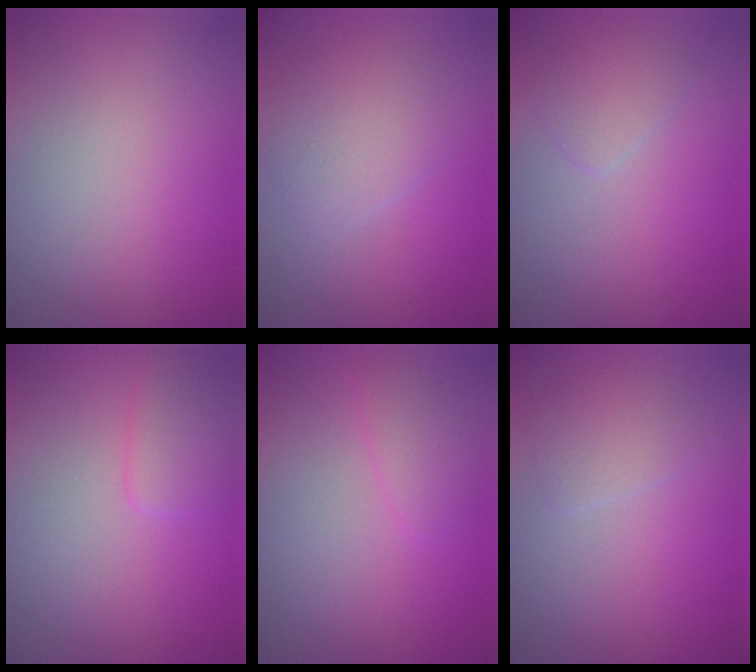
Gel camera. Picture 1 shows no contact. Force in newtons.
{"total": 3.0, "press": 3.0, "slide": 0.0}
{"total": 1.8, "press": 1.8, "slide": 0.0}
{"total": 2.0, "press": 2.0, "slide": 0.1}
{"total": 1.6, "press": 1.6, "slide": 0.0}
{"total": 1.9, "press": 1.9, "slide": 0.0}